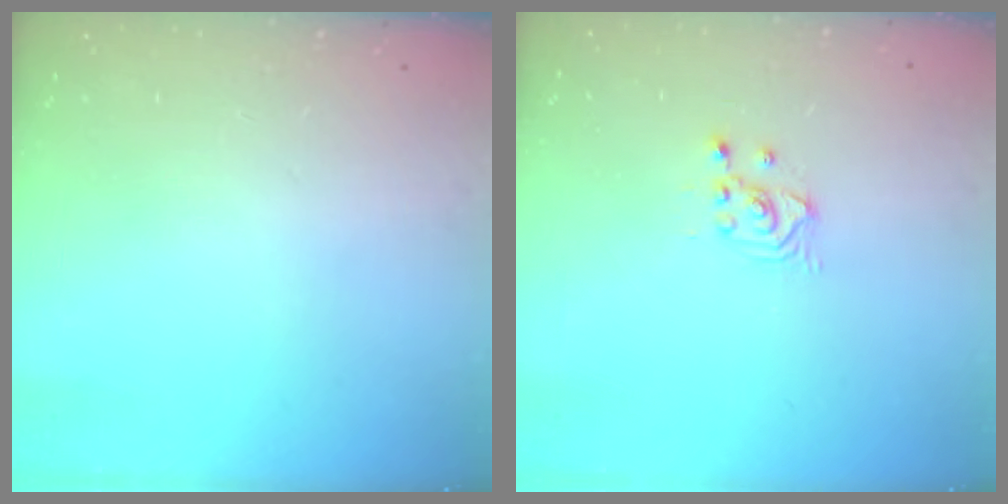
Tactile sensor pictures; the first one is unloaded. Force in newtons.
{"total": 2.5, "press": 2.5, "slide": 0.3}